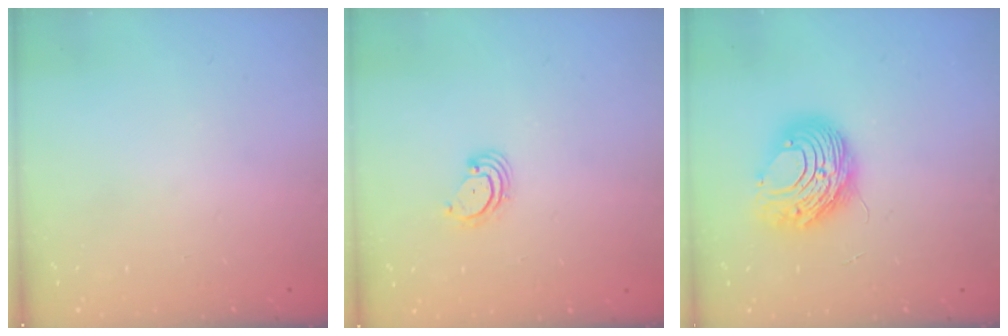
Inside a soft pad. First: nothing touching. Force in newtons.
{"total": 3.1, "press": 3.1, "slide": 0.3}
{"total": 9.7, "press": 9.7, "slide": 1.2}